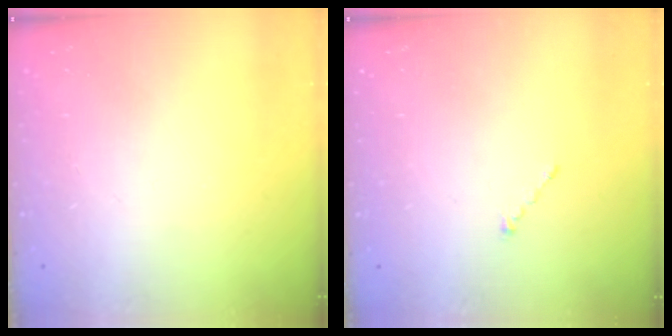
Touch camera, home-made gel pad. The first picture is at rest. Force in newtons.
{"total": 1.0, "press": 0.9, "slide": 0.3}